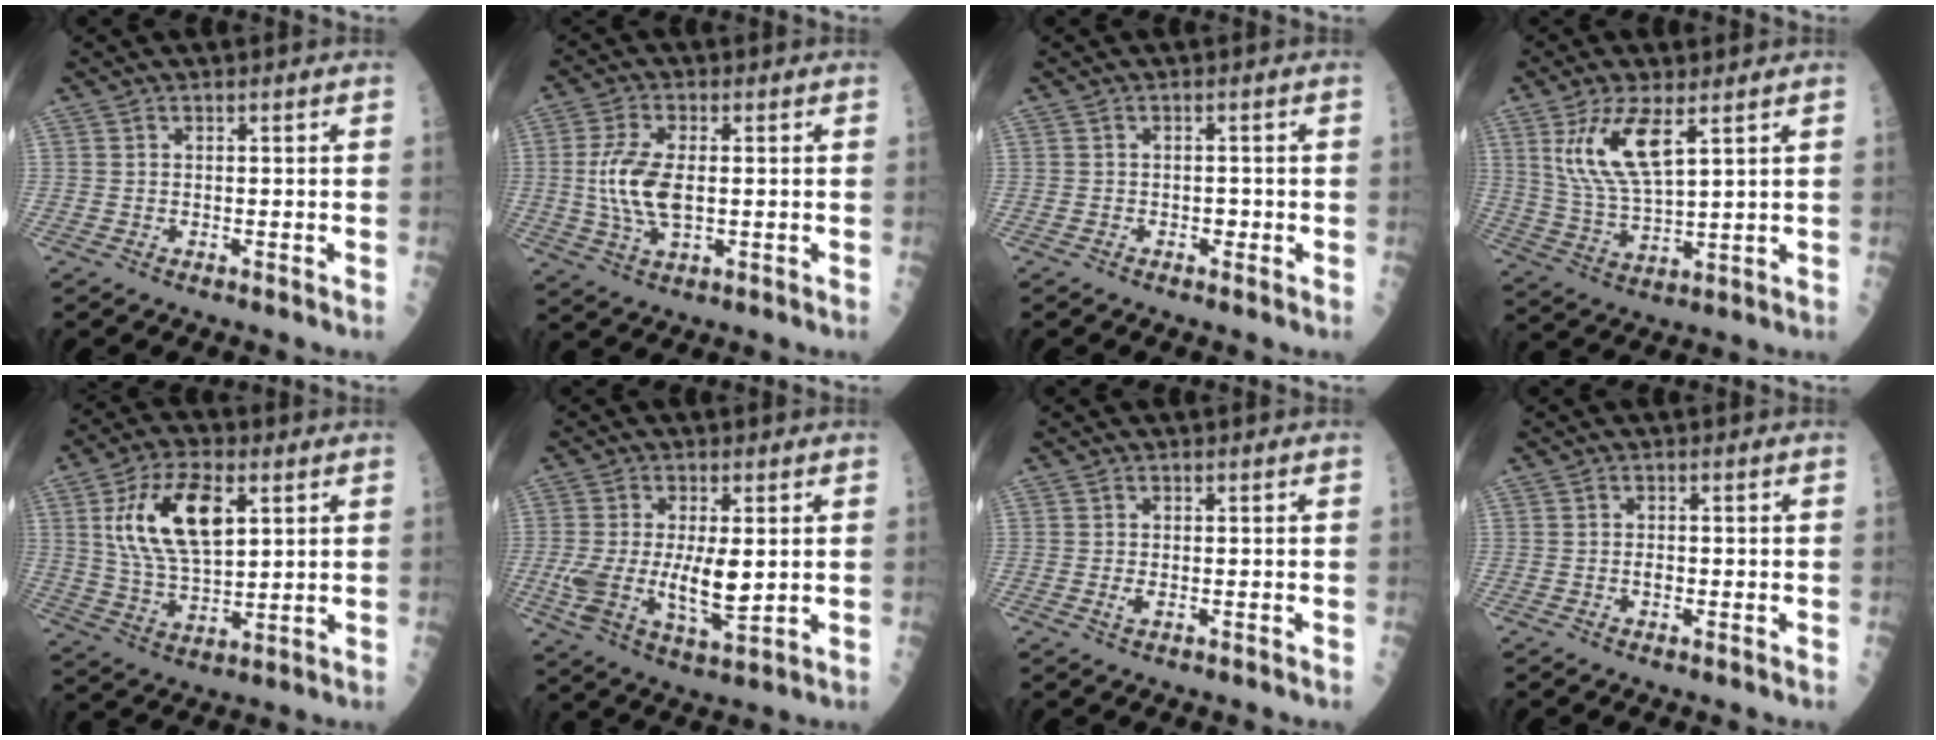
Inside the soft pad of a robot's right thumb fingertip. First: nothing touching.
{"total": 9.7, "force": [0.1, 4.3, 8.7], "torque": [-0.185, -0.003, 0.005]}
{"total": 1.2, "force": [-0.4, 0.9, 0.8], "torque": [-0.004, 0.003, -0.007]}
{"total": 11.4, "force": [4.9, 3.5, 9.7], "torque": [-0.205, -0.025, 0.108]}
{"total": 15.6, "force": [4.7, 7.3, 12.9], "torque": [-0.237, -0.010, 0.093]}
{"total": 11.6, "force": [0.0, 4.5, 10.7], "torque": [-0.210, -0.020, 0.008]}
{"total": 1.2, "force": [-0.3, 0.5, 1.1], "torque": [-0.021, -0.003, -0.005]}
{"total": 1.3, "force": [-0.3, 0.7, 1.1], "torque": [-0.014, 0.002, -0.006]}